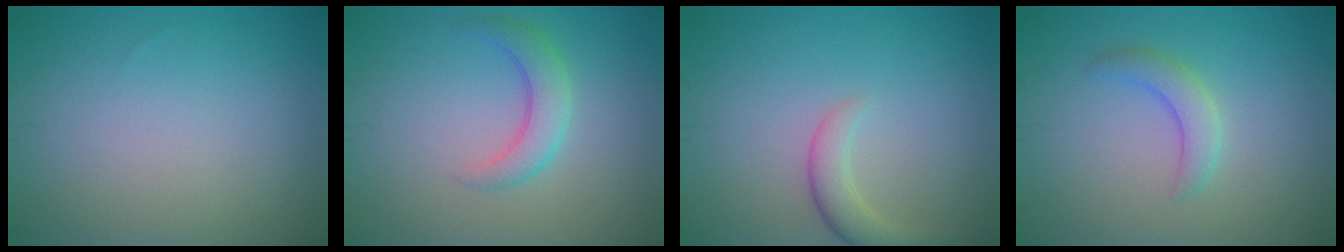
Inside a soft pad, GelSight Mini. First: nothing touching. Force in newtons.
{"total": 2.9, "press": 2.9, "slide": 0.1}
{"total": 2.6, "press": 2.6, "slide": 0.3}
{"total": 2.3, "press": 2.2, "slide": 0.2}